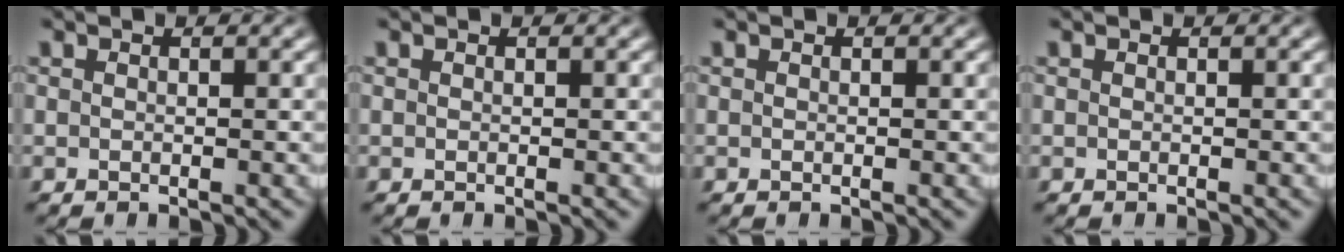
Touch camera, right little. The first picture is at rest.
{"total": 0.0}
{"total": 0.0}
{"total": 0.0}